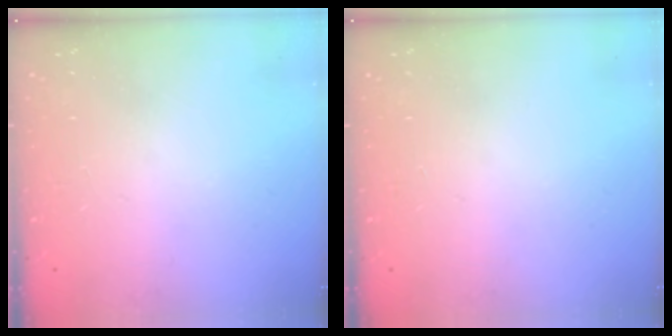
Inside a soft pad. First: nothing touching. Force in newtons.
{"total": 0.0}